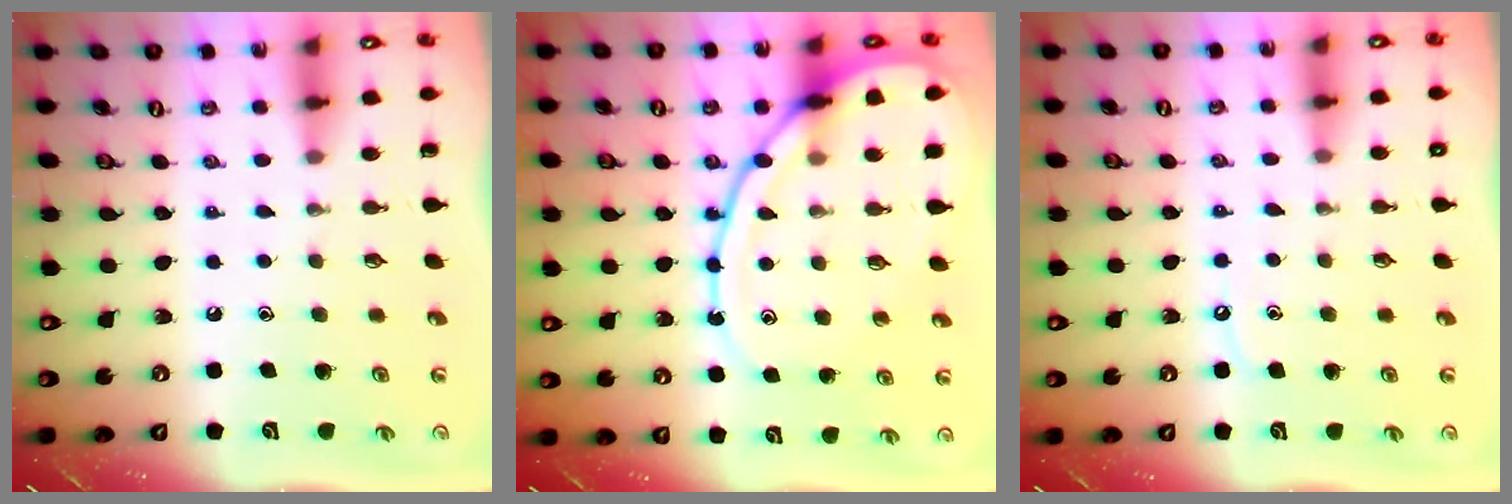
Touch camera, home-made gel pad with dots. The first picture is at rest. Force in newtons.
{"total": 15.1, "press": 15.0, "slide": 1.5}
{"total": 5.1, "press": 5.0, "slide": 0.6}